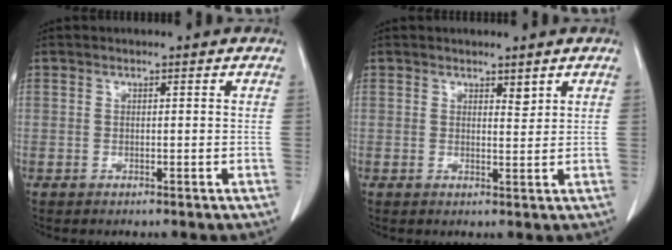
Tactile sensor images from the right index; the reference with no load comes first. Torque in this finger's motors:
{"motor_torque": [-0.07, 0.17, -0.02, -0.01]}